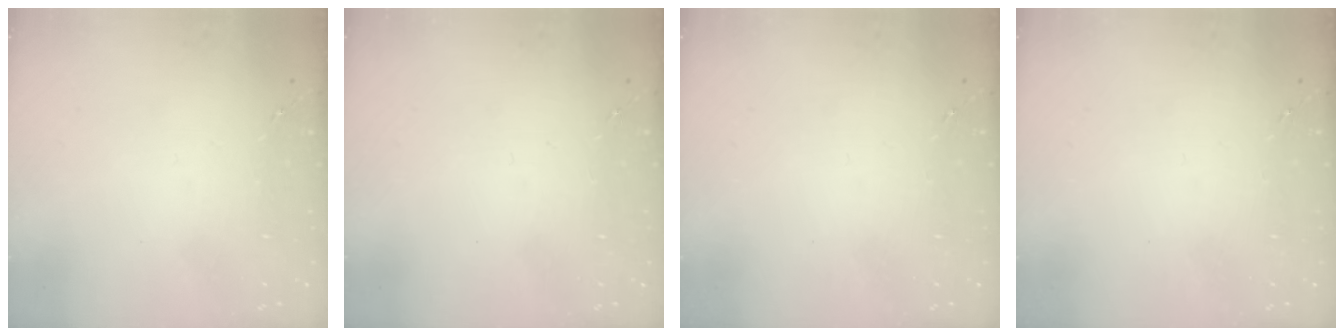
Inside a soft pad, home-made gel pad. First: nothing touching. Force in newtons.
{"total": 0.0}
{"total": 0.0}
{"total": 0.0}